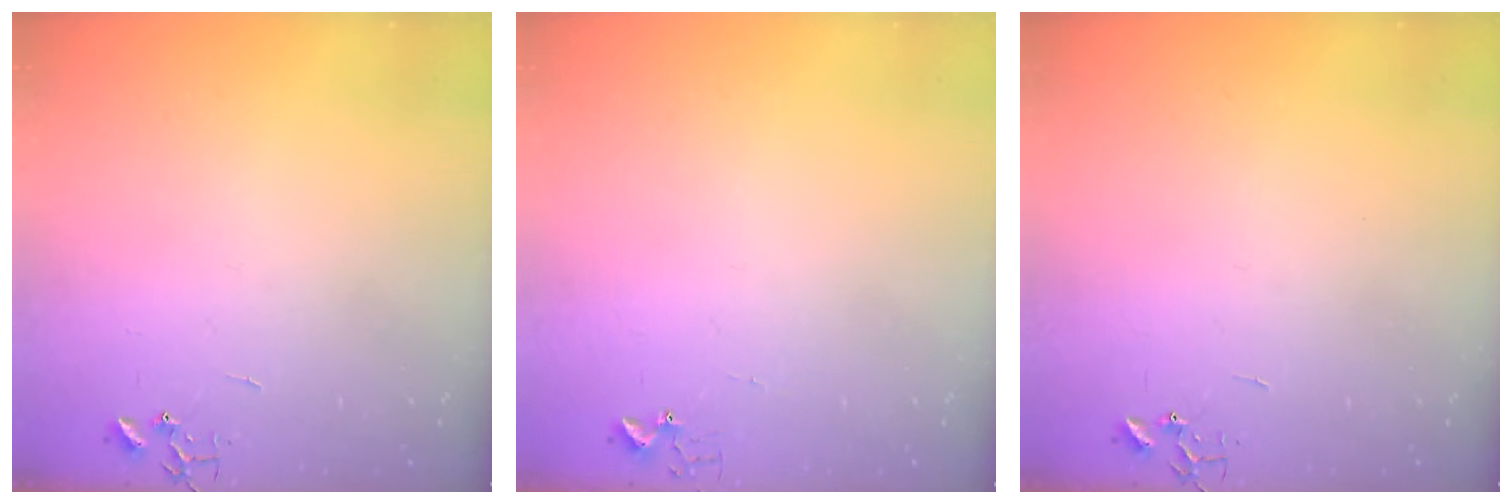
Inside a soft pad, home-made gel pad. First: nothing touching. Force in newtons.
{"total": 2.7, "press": 2.7, "slide": 0.3}
{"total": 0.0}